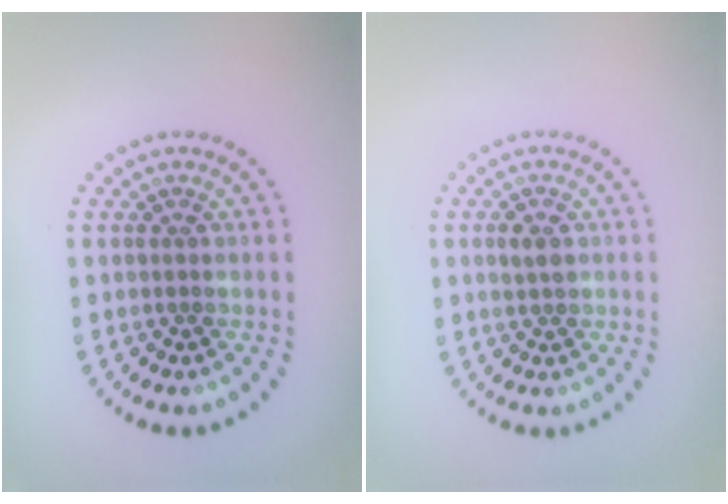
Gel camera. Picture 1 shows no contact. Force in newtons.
{"total": 1.5, "press": 1.5, "slide": 0.3}